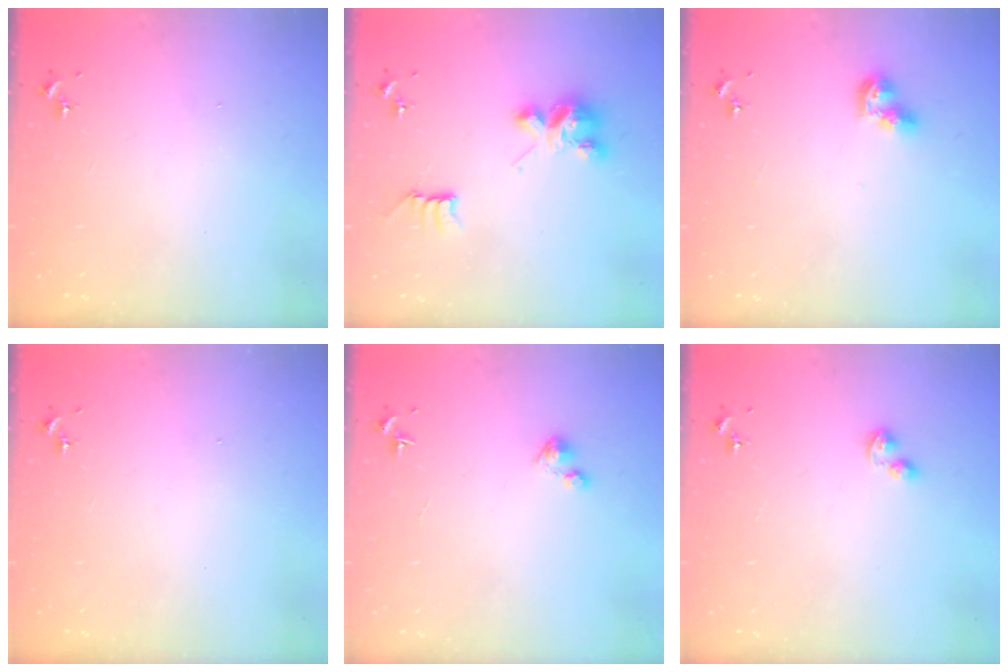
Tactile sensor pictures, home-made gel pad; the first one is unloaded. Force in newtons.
{"total": 8.4, "press": 8.4, "slide": 0.5}
{"total": 8.2, "press": 8.2, "slide": 0.8}
{"total": 0.0}
{"total": 3.0, "press": 3.0, "slide": 0.2}
{"total": 3.5, "press": 3.5, "slide": 0.5}